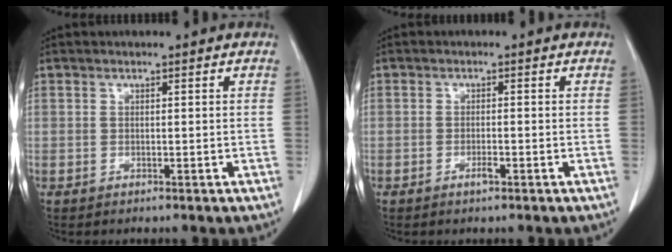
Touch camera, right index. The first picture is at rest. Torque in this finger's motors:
{"motor_torque": [-0.11, 0.11, -0.06, 0.02]}